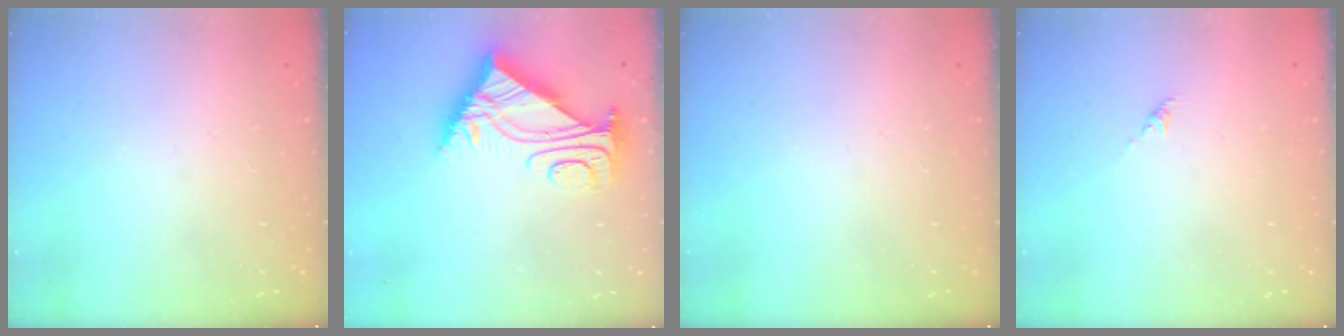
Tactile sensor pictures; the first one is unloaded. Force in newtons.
{"total": 10.8, "press": 10.7, "slide": 0.9}
{"total": 0.0}
{"total": 0.6, "press": 0.4, "slide": 0.4}